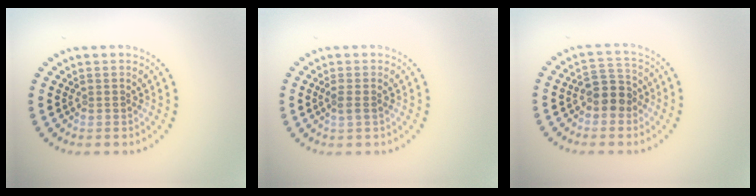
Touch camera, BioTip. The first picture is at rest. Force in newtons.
{"total": 1.3, "press": 1.1, "slide": 0.6}
{"total": 3.4, "press": 3.3, "slide": 0.9}